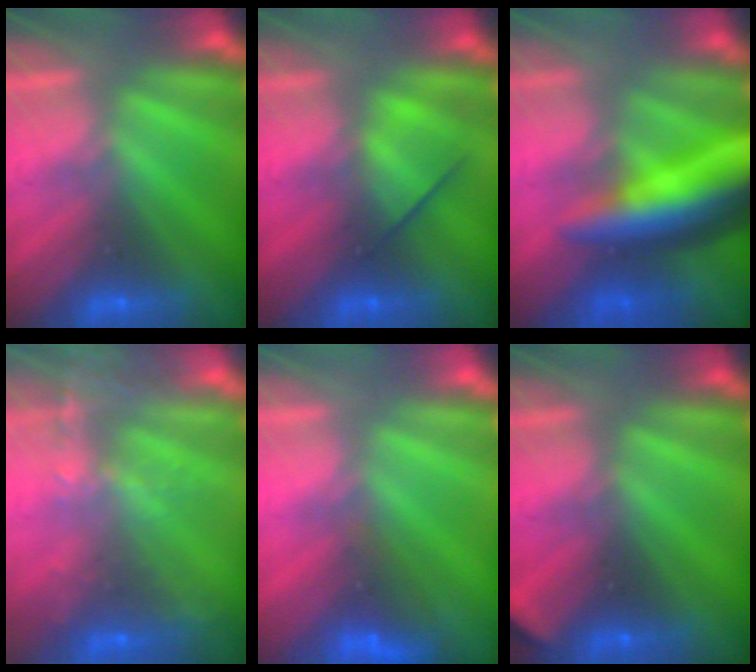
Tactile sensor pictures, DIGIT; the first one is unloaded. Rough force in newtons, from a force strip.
{"total": 2.5}
{"total": 8.0}
{"total": 5.5}
{"total": 3.7}
{"total": 2.1}